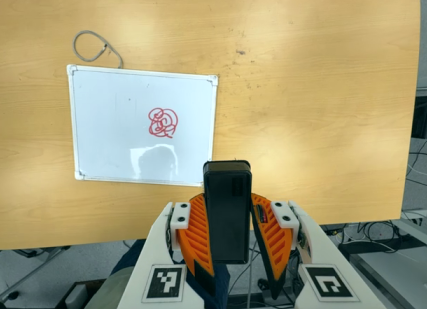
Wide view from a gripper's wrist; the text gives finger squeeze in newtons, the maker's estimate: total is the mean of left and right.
{"total": 7.9, "left": 6.9, "right": 9.0}